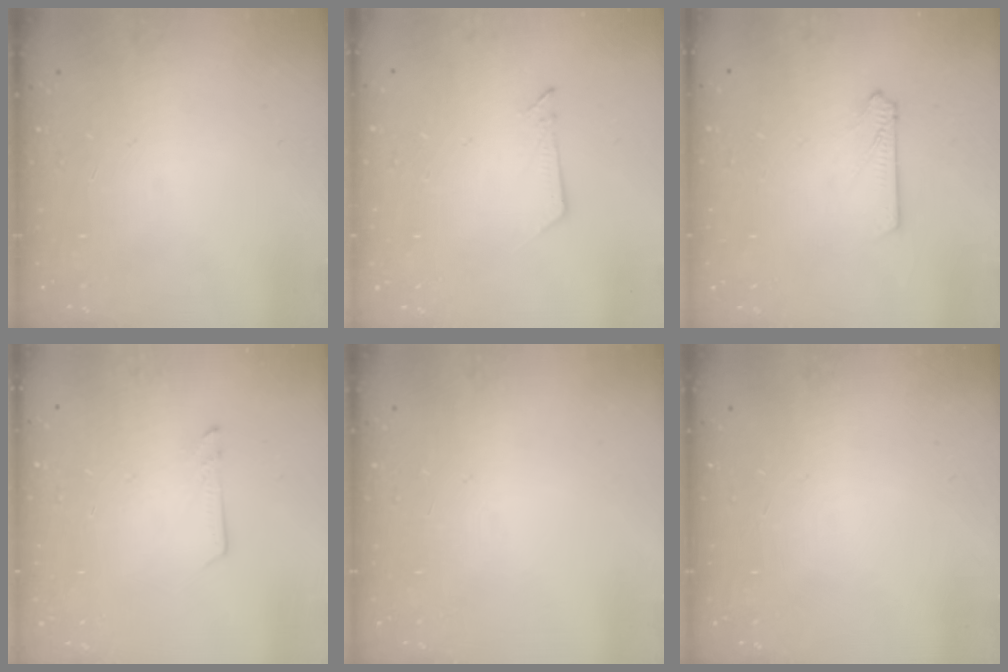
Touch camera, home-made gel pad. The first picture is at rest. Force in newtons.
{"total": 2.5, "press": 2.5, "slide": 0.2}
{"total": 3.0, "press": 3.0, "slide": 0.4}
{"total": 1.2, "press": 1.2, "slide": 0.1}
{"total": 0.0}
{"total": 0.0}